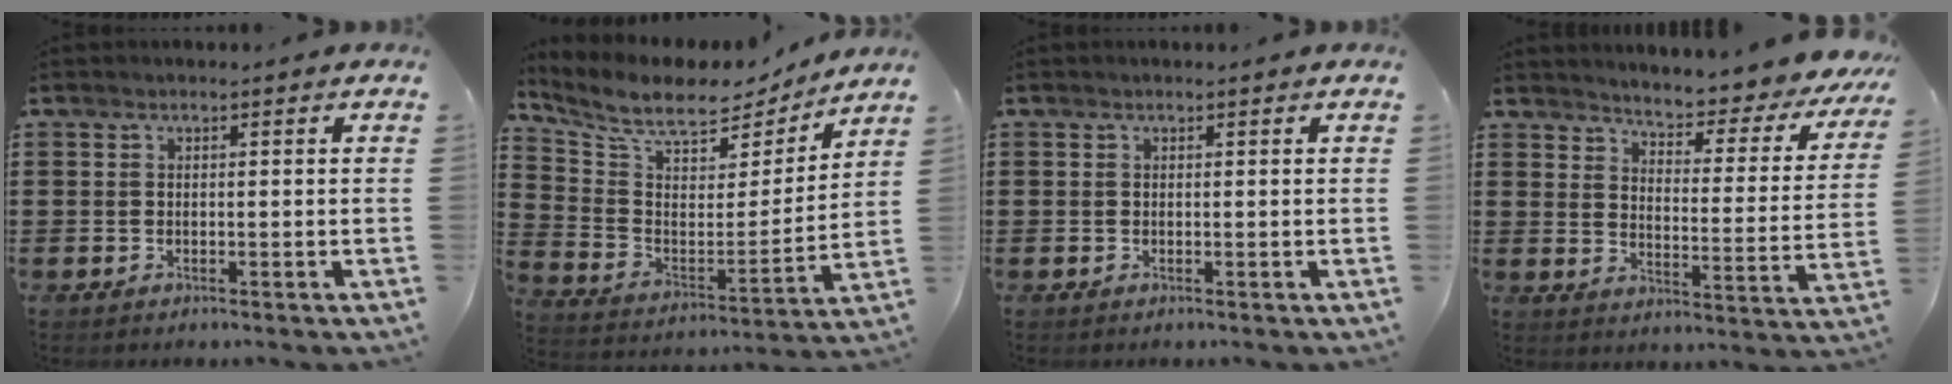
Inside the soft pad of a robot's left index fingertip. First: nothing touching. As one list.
[{"total": 8.6, "force": [7.2, 2.8, 3.7], "torque": [-0.101, -0.047, 0.121]}, {"total": 0.0}, {"total": 4.1, "force": [3.9, -0.5, 1.2], "torque": [-0.039, -0.044, 0.056]}]